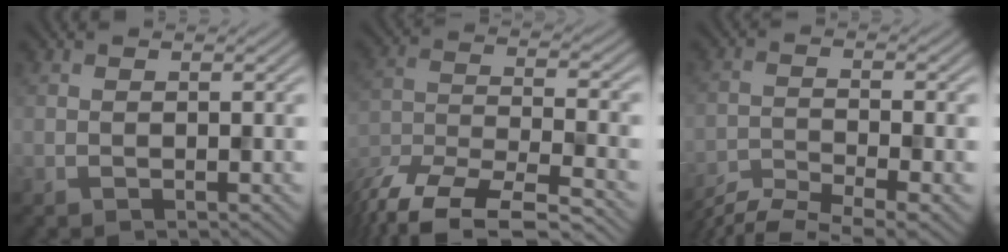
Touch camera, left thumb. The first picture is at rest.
{"total": 11.7, "force": [-9.8, 3.1, 5.7], "torque": [-0.123, -0.014, -0.180]}
{"total": 7.1, "force": [-5.9, 1.2, 3.7], "torque": [-0.075, -0.009, -0.110]}